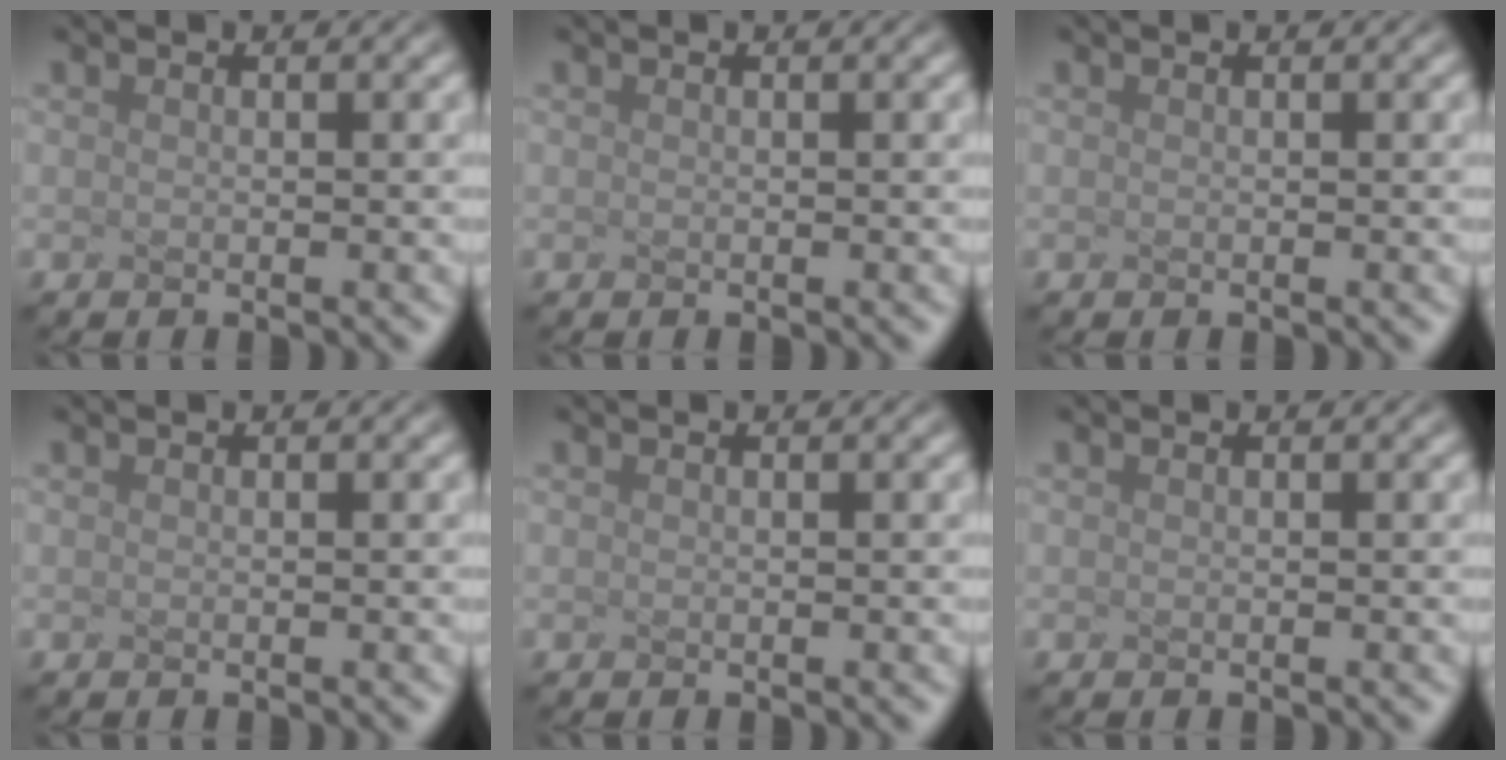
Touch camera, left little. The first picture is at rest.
{"total": 0.0}
{"total": 0.0}
{"total": 0.0}
{"total": 0.0}
{"total": 0.0}